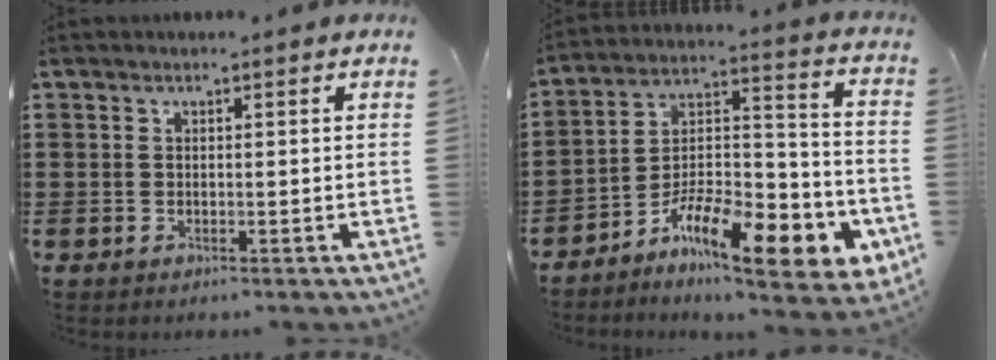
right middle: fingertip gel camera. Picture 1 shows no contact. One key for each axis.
{"total": 13.2, "fx": -8.4, "fy": 3.9, "fz": 9.4, "tx": -0.162, "ty": 0.012, "tz": -0.151}